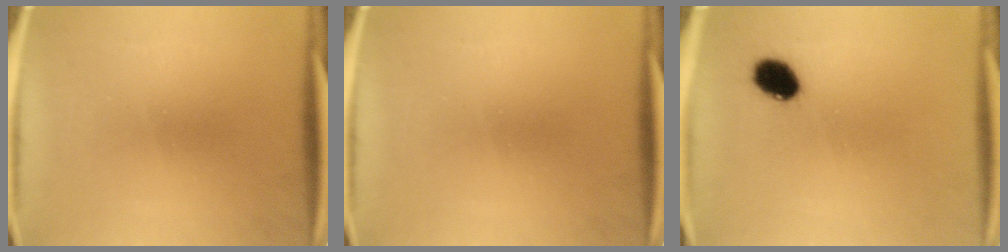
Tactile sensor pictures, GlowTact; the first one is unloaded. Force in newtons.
{"total": 0.0}
{"total": 6.2}